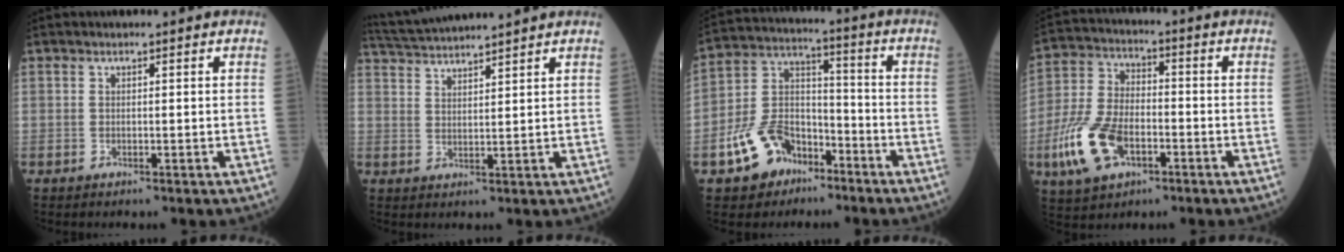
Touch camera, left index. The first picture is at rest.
{"total": 8.8, "force": [8.4, -1.1, 2.5], "torque": [-0.055, 0.029, 0.141]}
{"total": 11.2, "force": [-6.6, 7.3, 5.4], "torque": [-0.121, 0.016, -0.121]}
{"total": 11.8, "force": [-4.8, 6.5, 8.6], "torque": [-0.203, -0.001, -0.090]}